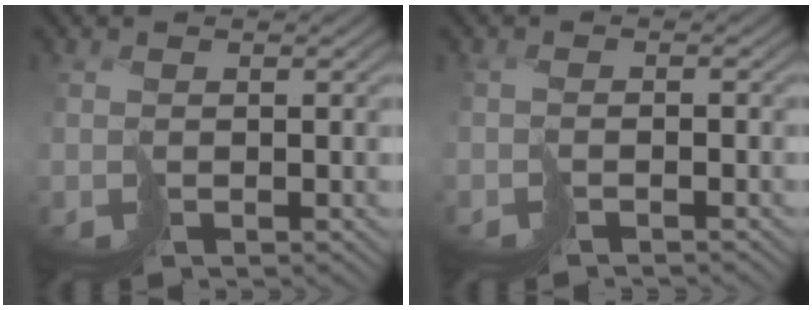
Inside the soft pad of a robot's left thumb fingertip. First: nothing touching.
{"total": 1.0, "force": [-1.0, -0.1, 0.1], "torque": [0.005, 0.004, -0.021]}